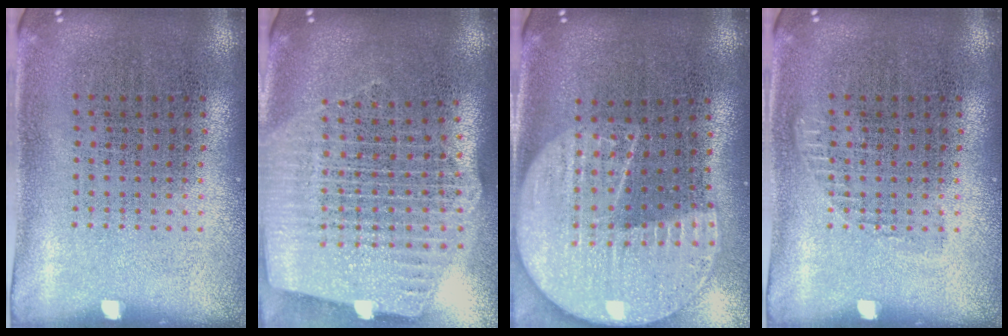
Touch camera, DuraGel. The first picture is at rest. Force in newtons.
{"total": 2.5, "press": 2.2, "slide": 1.3}
{"total": 2.3, "press": 2.0, "slide": 1.1}
{"total": 0.5, "press": 0.5, "slide": 0.2}